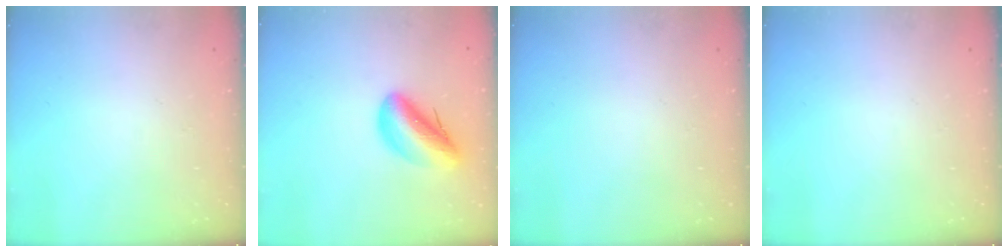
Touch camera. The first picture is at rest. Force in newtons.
{"total": 10.4, "press": 10.0, "slide": 2.7}
{"total": 0.0}
{"total": 0.0}